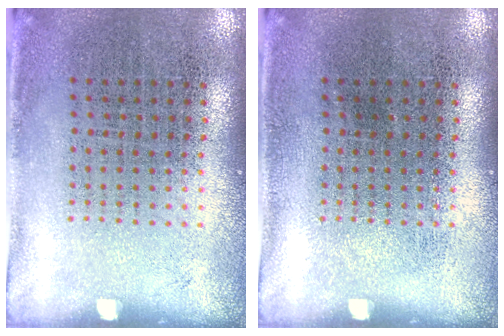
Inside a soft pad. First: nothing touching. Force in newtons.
{"total": 0.0}